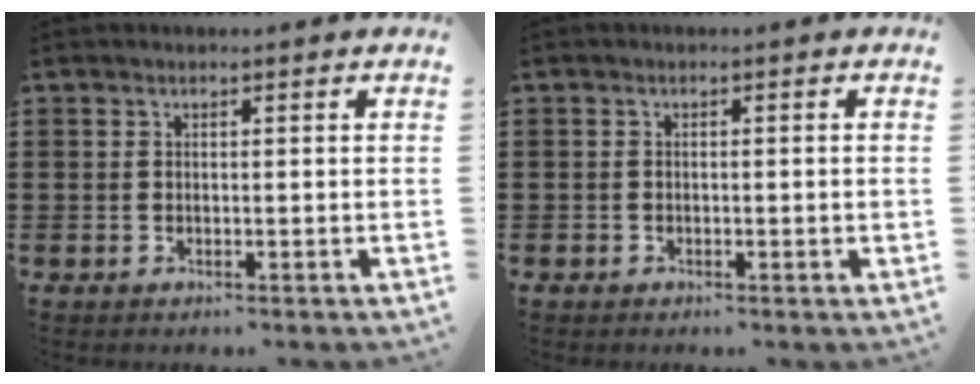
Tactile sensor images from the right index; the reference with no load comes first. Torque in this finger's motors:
{"motor_torque": [-0.66, 0.80, -0.01, 0.00]}